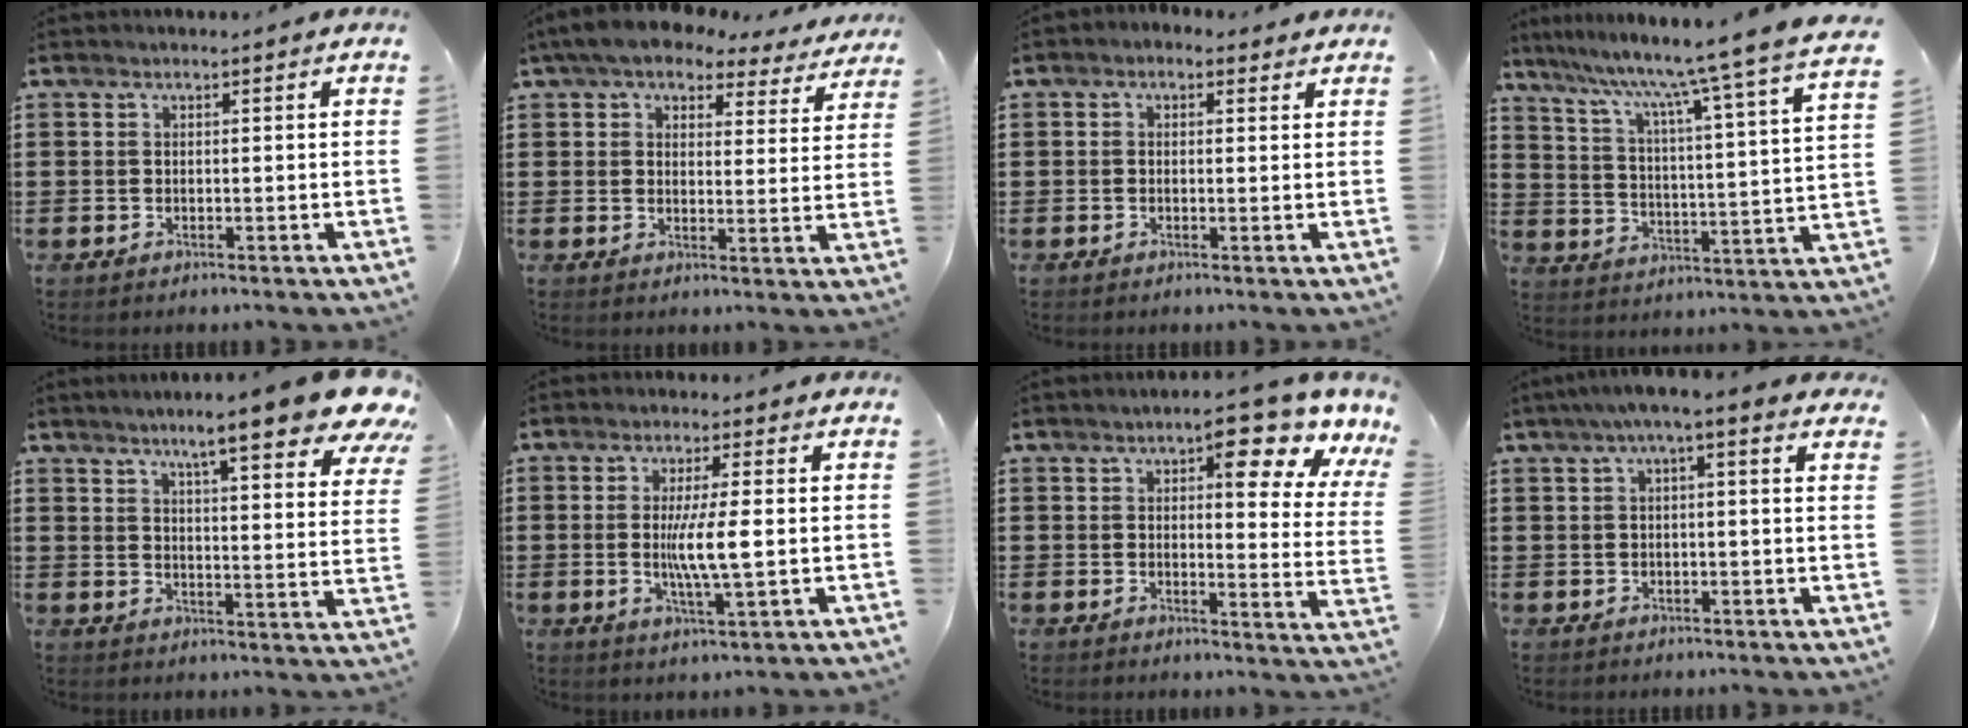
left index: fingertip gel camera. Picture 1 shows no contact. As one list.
[{"total": 6.1, "force": [5.2, 1.8, 2.4], "torque": [-0.072, -0.018, 0.093]}, {"total": 0.8, "force": [0.1, 0.7, 0.5], "torque": [-0.011, 0.005, 0.000]}, {"total": 8.4, "force": [7.0, -2.1, 4.1], "torque": [-0.100, -0.068, 0.102]}, {"total": 11.0, "force": [8.2, 0.9, 7.3], "torque": [-0.126, -0.041, 0.128]}, {"total": 6.5, "force": [0.0, 0.6, 6.5], "torque": [-0.122, -0.007, -0.007]}, {"total": 9.2, "force": [6.1, 1.6, 6.7], "torque": [-0.089, -0.032, 0.092]}, {"total": 3.0, "force": [1.3, 0.3, 2.7], "torque": [-0.053, 0.005, 0.020]}]